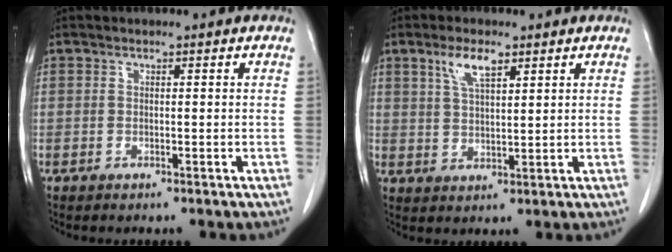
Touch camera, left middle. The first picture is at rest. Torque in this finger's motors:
{"motor_torque": [0.36, -0.01, 0.02, 0.01]}